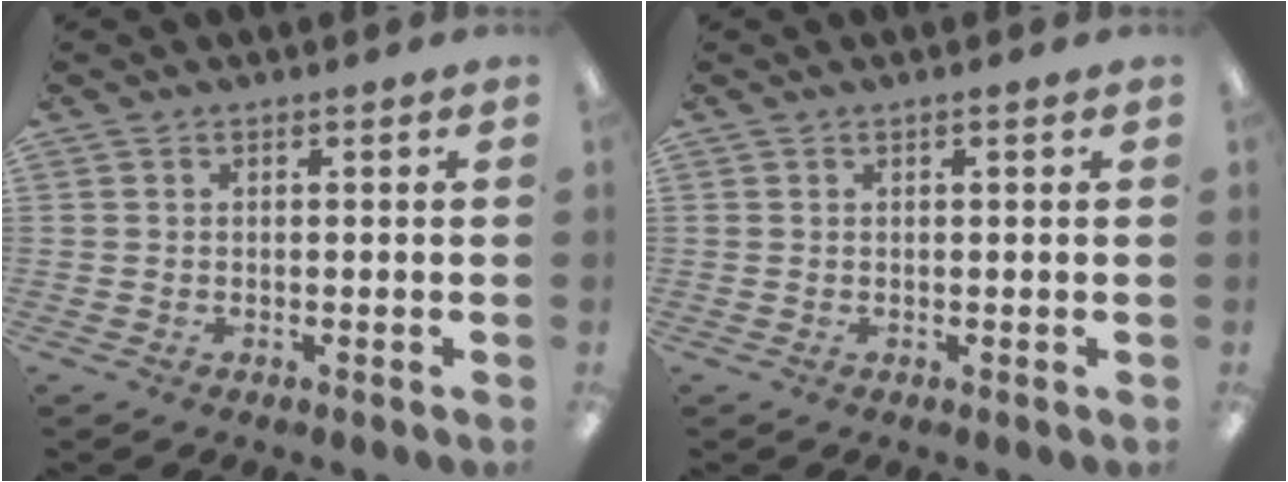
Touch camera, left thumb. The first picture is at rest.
{"total": 0.7, "force": [0.3, 0.0, 0.6], "torque": [-0.012, 0.000, 0.005]}